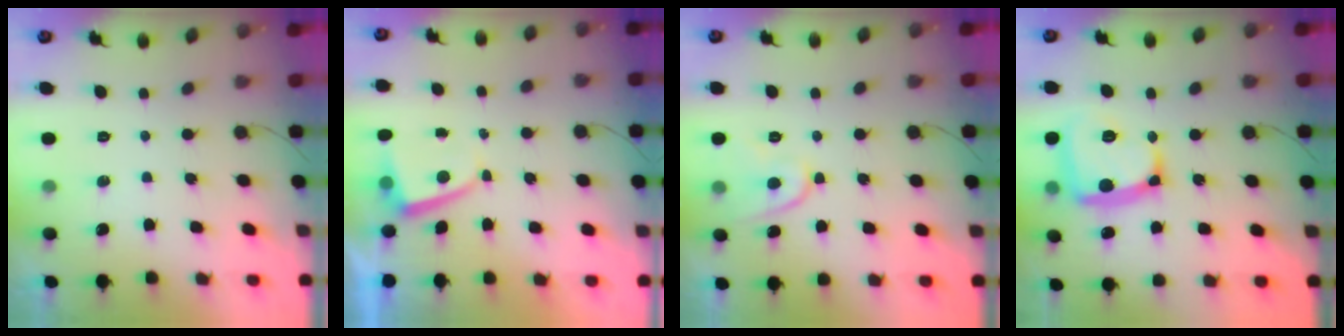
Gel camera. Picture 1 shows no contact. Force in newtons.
{"total": 1.8, "press": 1.8, "slide": 0.3}
{"total": 9.0, "press": 8.9, "slide": 0.9}
{"total": 17.8, "press": 17.7, "slide": 1.6}